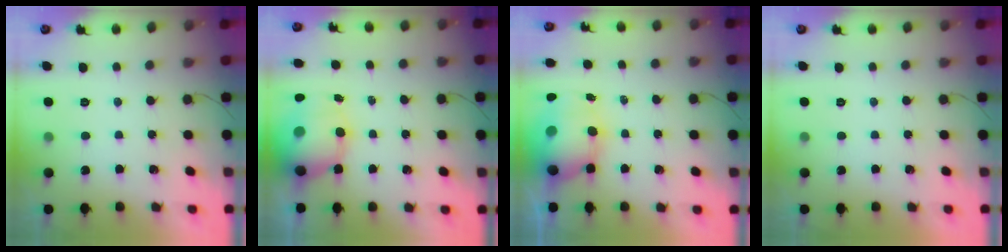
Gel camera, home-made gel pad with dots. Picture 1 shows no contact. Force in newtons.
{"total": 10.8, "press": 10.4, "slide": 2.8}
{"total": 11.1, "press": 10.7, "slide": 2.9}
{"total": 0.0}